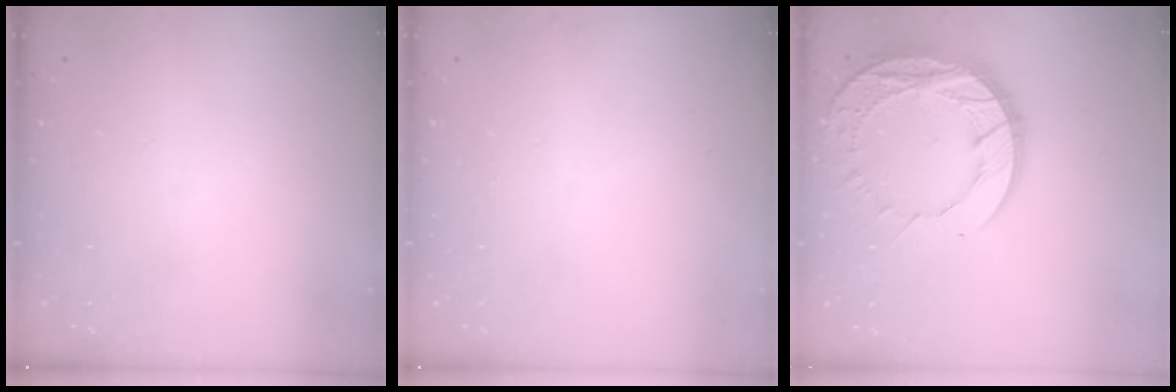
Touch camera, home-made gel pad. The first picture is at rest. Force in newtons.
{"total": 0.0}
{"total": 16.1, "press": 16.1, "slide": 1.3}